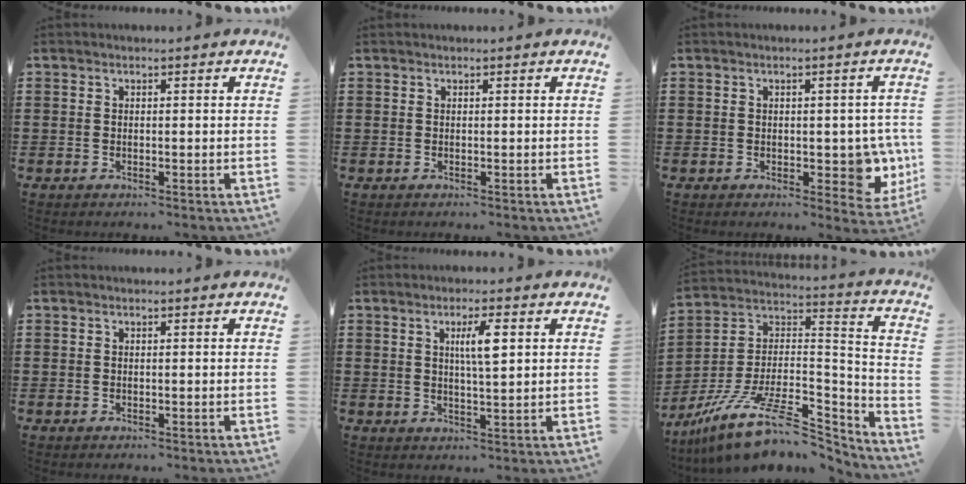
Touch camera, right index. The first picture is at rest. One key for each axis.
{"total": 0.0}
{"total": 5.5, "fx": -0.3, "fy": 3.2, "fz": 4.4, "tx": -0.053, "ty": 0.000, "tz": -0.005}
{"total": 0.0}
{"total": 4.7, "fx": 1.5, "fy": 0.8, "fz": 4.4, "tx": -0.081, "ty": 0.006, "tz": 0.019}
{"total": 14.1, "fx": -9.7, "fy": 5.1, "fz": 8.8, "tx": -0.162, "ty": 0.025, "tz": -0.171}